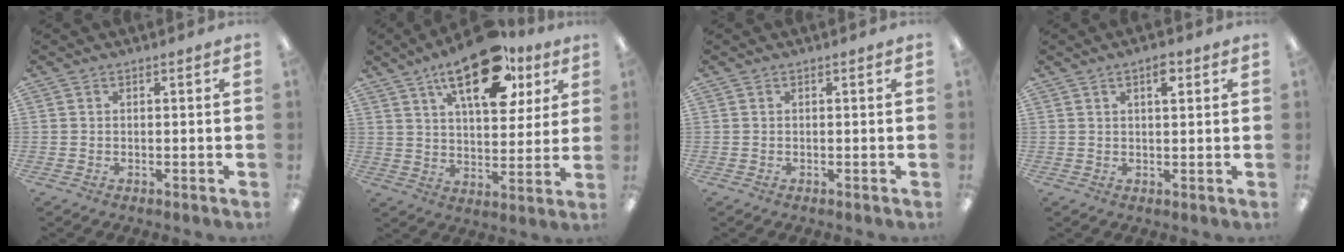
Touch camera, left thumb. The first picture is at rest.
{"total": 20.3, "force": [12.0, 9.2, 13.5], "torque": [-0.207, -0.046, 0.196]}
{"total": 0.0}
{"total": 3.8, "force": [2.2, 1.3, 2.9], "torque": [-0.038, -0.004, 0.031]}